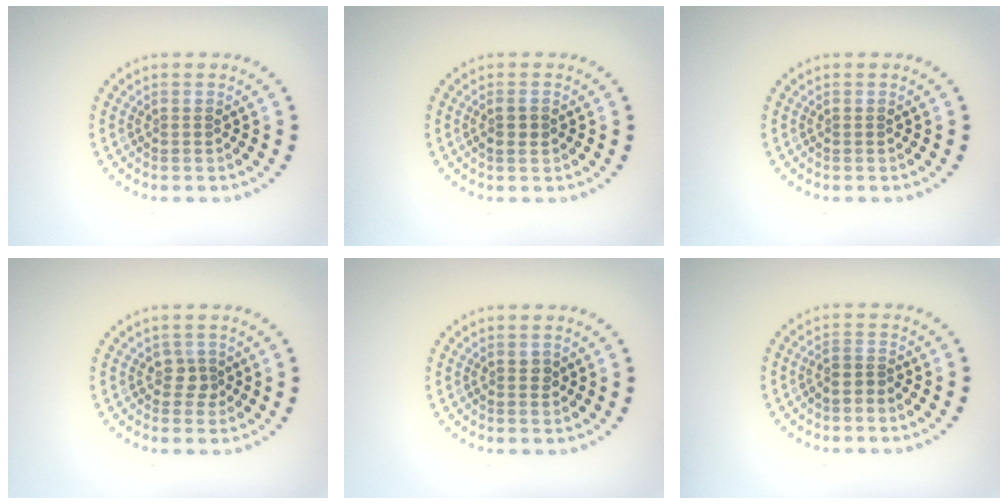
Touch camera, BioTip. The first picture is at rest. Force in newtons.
{"total": 1.3, "press": 1.3, "slide": 0.2}
{"total": 0.0}
{"total": 1.3, "press": 1.0, "slide": 0.9}
{"total": 0.8, "press": 0.8, "slide": 0.2}
{"total": 1.1, "press": 0.8, "slide": 0.7}